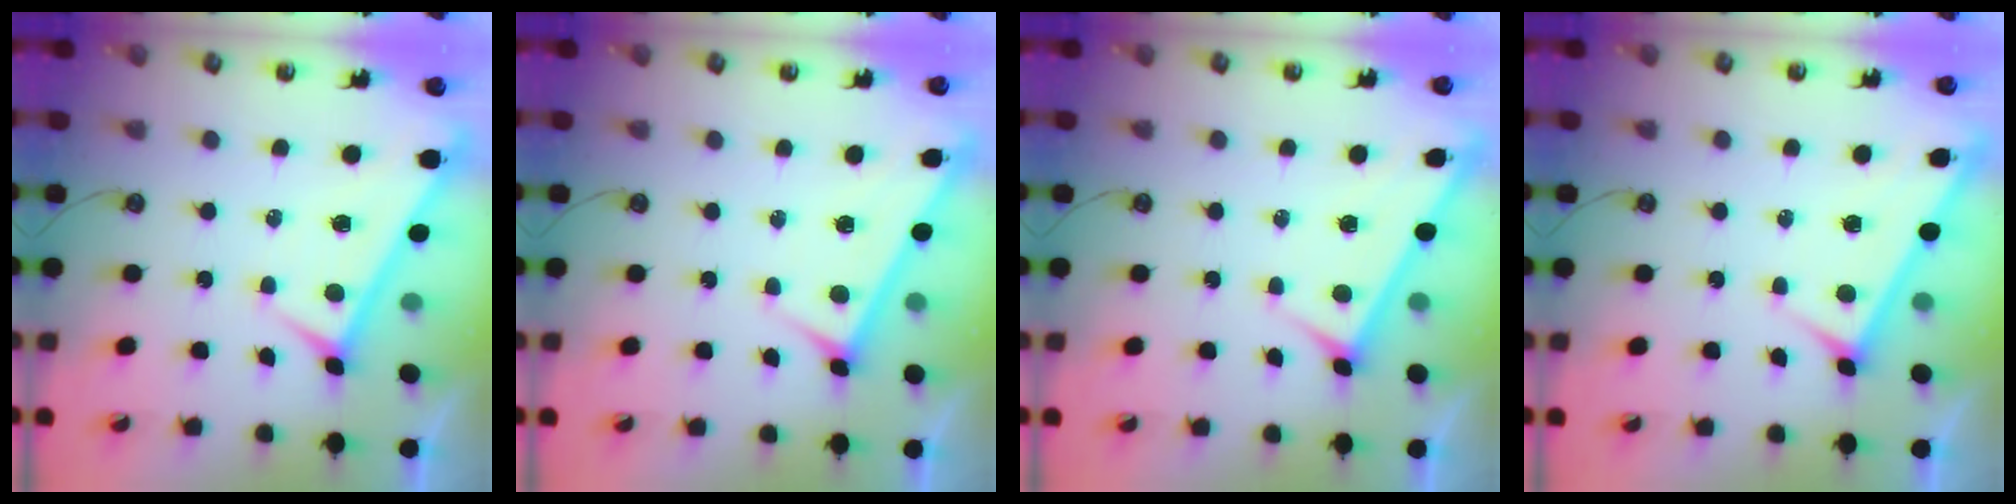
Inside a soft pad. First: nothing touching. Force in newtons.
{"total": 3.4, "press": 3.3, "slide": 0.3}
{"total": 3.0, "press": 3.0, "slide": 0.2}
{"total": 3.0, "press": 3.0, "slide": 0.2}